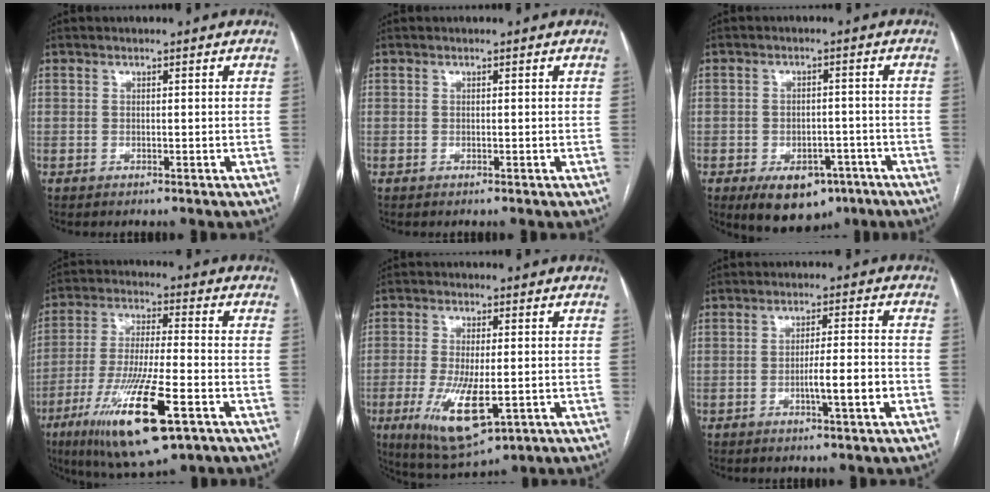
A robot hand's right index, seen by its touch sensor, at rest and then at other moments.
{"total": 0.0}
{"total": 9.0, "force": [-5.4, 5.4, 4.6], "torque": [-0.057, 0.007, -0.070]}
{"total": 17.3, "force": [-8.3, 2.7, 15.0], "torque": [-0.298, -0.036, -0.139]}
{"total": 10.9, "force": [-3.3, 3.4, 9.8], "torque": [-0.183, -0.026, -0.042]}
{"total": 5.6, "force": [-2.2, 0.1, 5.2], "torque": [-0.080, 0.001, -0.032]}